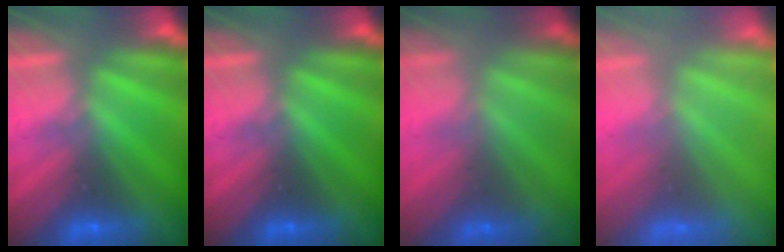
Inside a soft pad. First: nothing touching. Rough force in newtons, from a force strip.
{"total": 0.0}
{"total": 1.6}
{"total": 7.8}